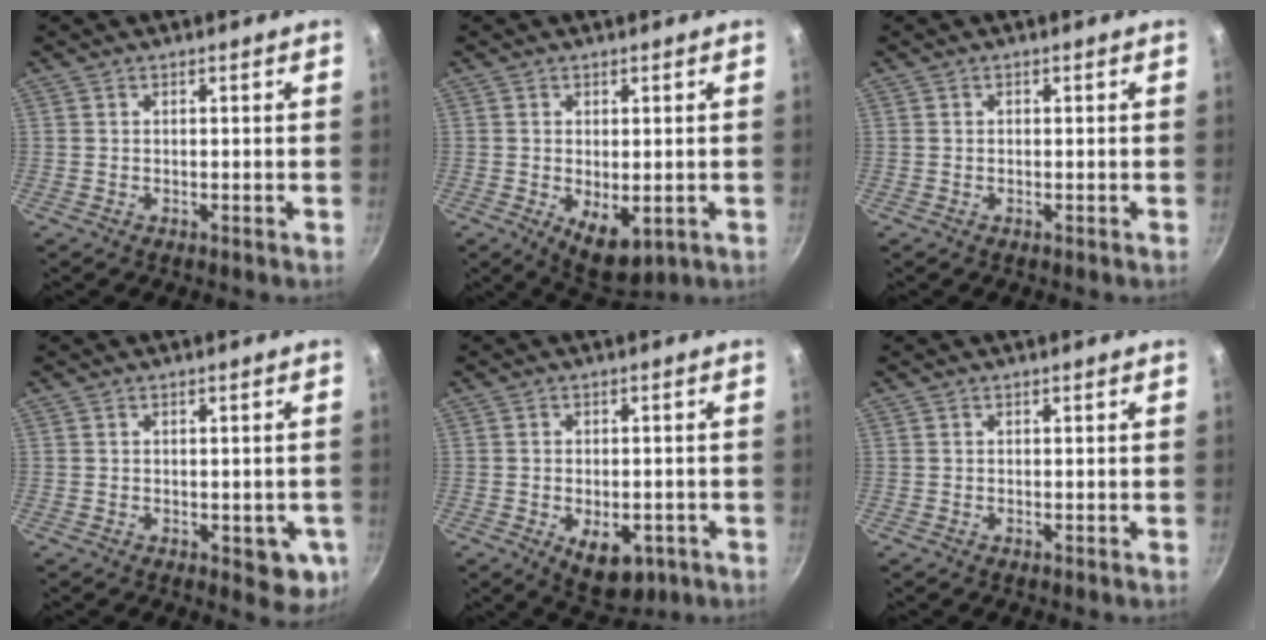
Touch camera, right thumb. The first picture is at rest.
{"total": 7.2, "force": [-1.9, 3.8, 5.9], "torque": [-0.087, -0.013, -0.014]}
{"total": 0.0}
{"total": 5.1, "force": [-1.7, 2.5, 4.1], "torque": [-0.020, -0.001, -0.016]}
{"total": 8.5, "force": [-3.4, 5.0, 6.0], "torque": [-0.075, 0.009, -0.034]}
{"total": 0.0}